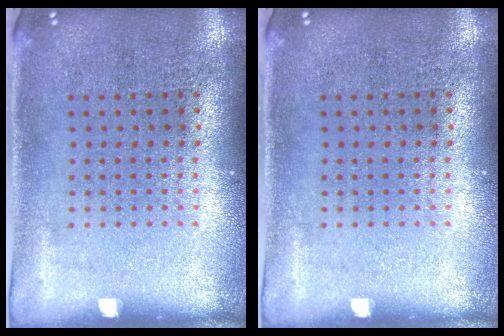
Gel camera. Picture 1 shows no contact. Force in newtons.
{"total": 0.0}